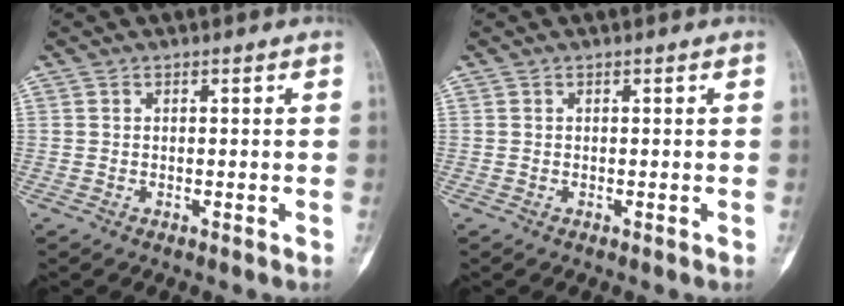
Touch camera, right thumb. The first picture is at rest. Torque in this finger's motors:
{"motor_torque": [0.05, 0.05, 0.11, -0.11, 0.00]}